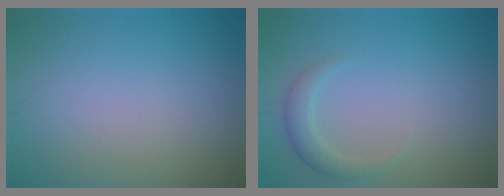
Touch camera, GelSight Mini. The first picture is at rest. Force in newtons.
{"total": 2.0, "press": 2.0, "slide": 0.2}